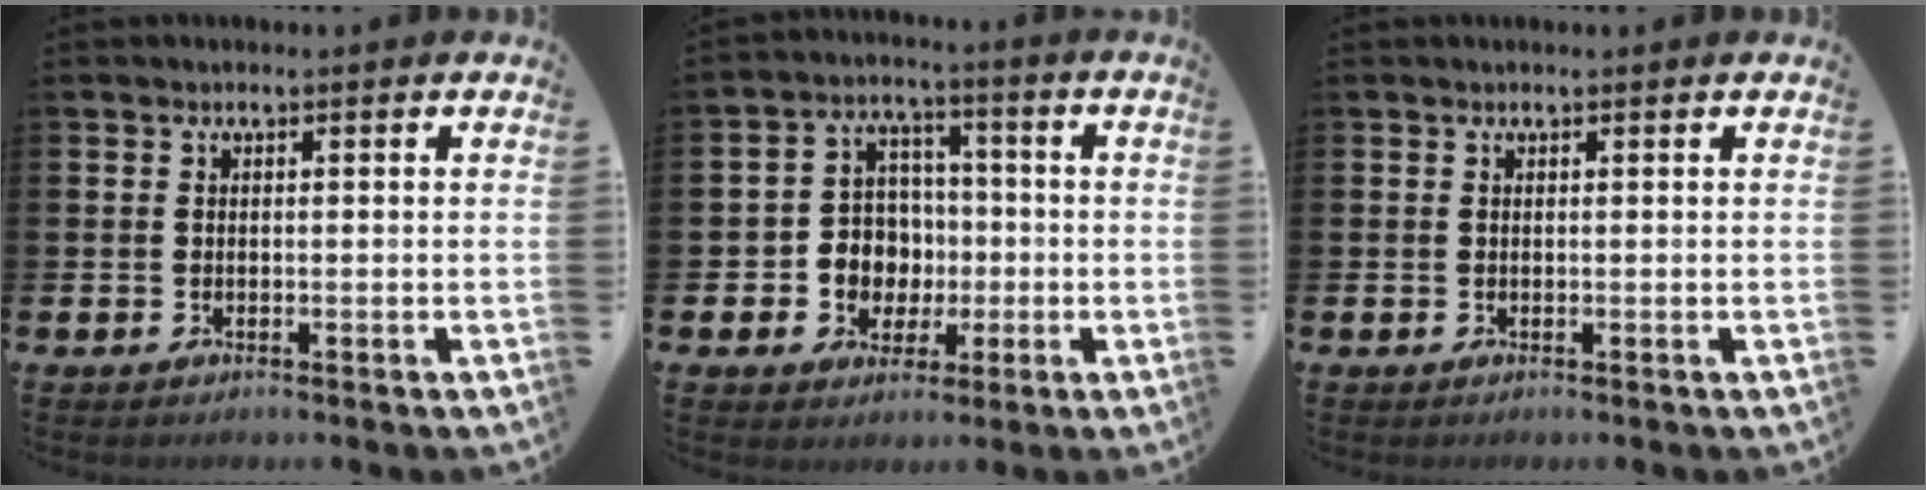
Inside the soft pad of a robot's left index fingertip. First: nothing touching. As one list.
[{"total": 6.4, "force": [-0.2, 6.2, 1.6], "torque": [-0.045, 0.005, -0.006]}, {"total": 0.0}]